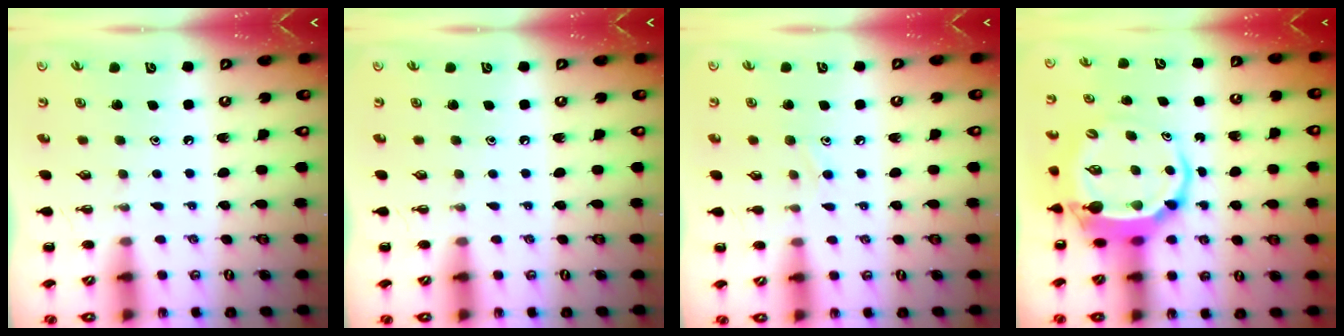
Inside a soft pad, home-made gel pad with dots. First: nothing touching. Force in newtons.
{"total": 0.0}
{"total": 6.9, "press": 6.4, "slide": 2.5}
{"total": 6.6, "press": 6.6, "slide": 1.1}